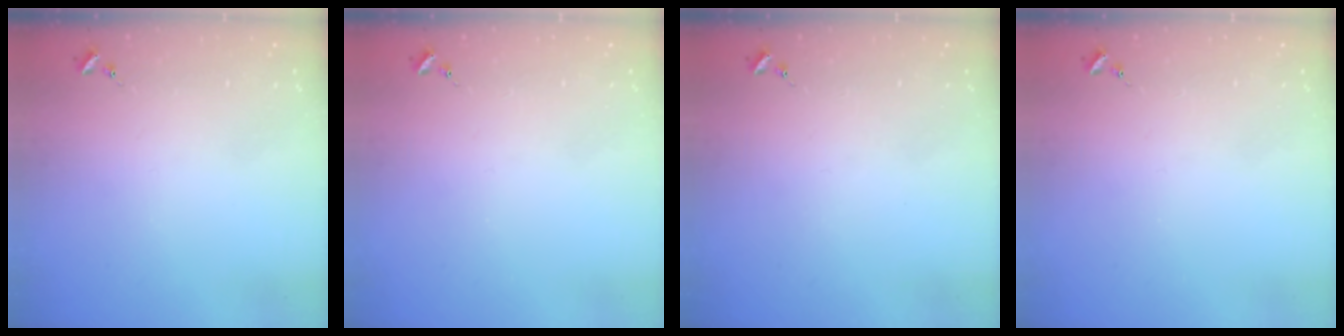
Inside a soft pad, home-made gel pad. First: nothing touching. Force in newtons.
{"total": 0.0}
{"total": 0.0}
{"total": 0.0}